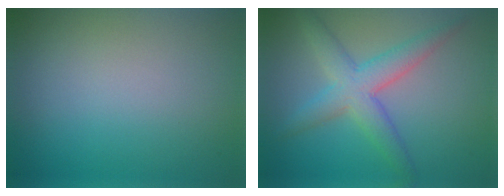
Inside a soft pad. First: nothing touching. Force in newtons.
{"total": 4.6, "press": 4.6, "slide": 0.2}